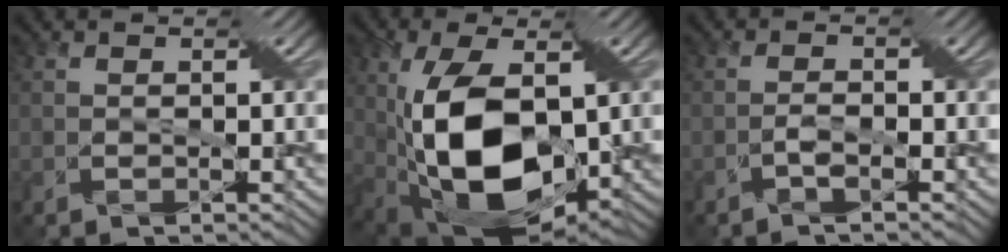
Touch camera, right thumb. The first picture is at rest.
{"total": 14.8, "force": [-0.5, 7.7, 12.6], "torque": [-0.258, -0.024, -0.001]}
{"total": 1.5, "force": [-1.1, -0.3, 1.1], "torque": [-0.027, 0.006, -0.020]}